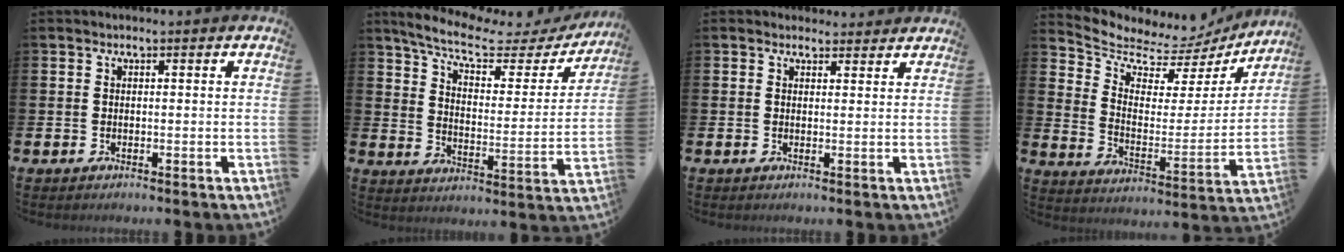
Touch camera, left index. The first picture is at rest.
{"total": 8.0, "force": [6.3, 2.5, 4.2], "torque": [-0.103, -0.036, 0.101]}
{"total": 1.7, "force": [1.6, 0.6, -0.1], "torque": [0.010, -0.006, 0.027]}
{"total": 6.4, "force": [5.7, 2.7, 1.0], "torque": [-0.058, -0.055, 0.093]}